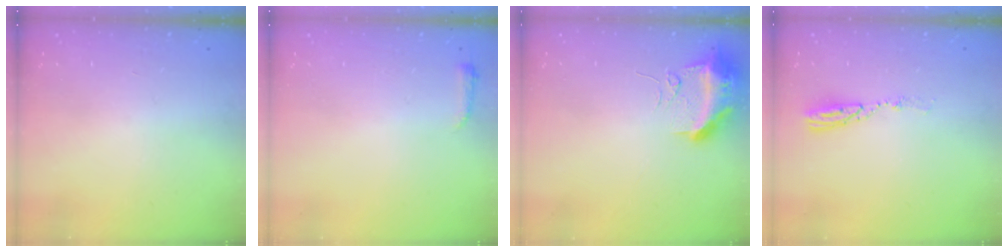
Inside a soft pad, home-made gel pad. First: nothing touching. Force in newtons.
{"total": 3.0, "press": 2.9, "slide": 0.6}
{"total": 11.0, "press": 10.9, "slide": 1.3}
{"total": 5.2, "press": 5.2, "slide": 0.3}